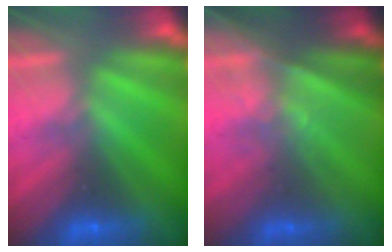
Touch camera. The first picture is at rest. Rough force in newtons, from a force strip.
{"total": 1.4}